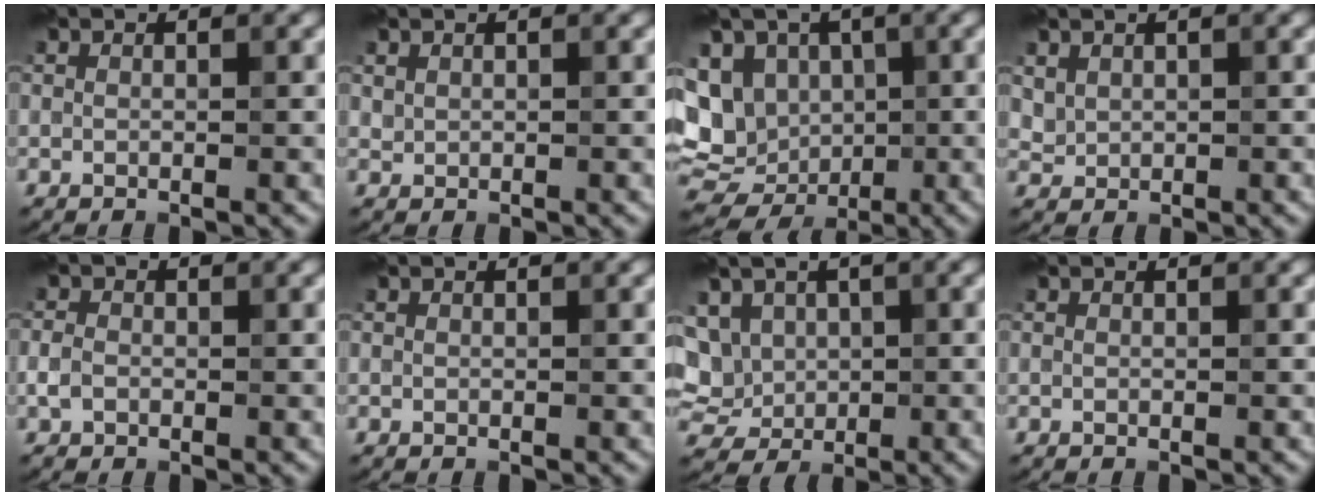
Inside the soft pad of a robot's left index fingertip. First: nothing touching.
{"total": 0.6, "force": [0.4, 0.5, 0.1], "torque": [-0.003, -0.003, 0.011]}
{"total": 12.1, "force": [-0.4, 10.3, 6.4], "torque": [-0.123, 0.004, -0.025]}
{"total": 1.3, "force": [0.7, 1.0, 0.5], "torque": [-0.012, -0.004, 0.019]}
{"total": 1.6, "force": [-0.6, 1.2, 0.8], "torque": [-0.013, -0.002, -0.018]}
{"total": 0.0}
{"total": 8.2, "force": [1.2, 6.7, 4.5], "torque": [-0.104, 0.025, 0.007]}
{"total": 0.0}